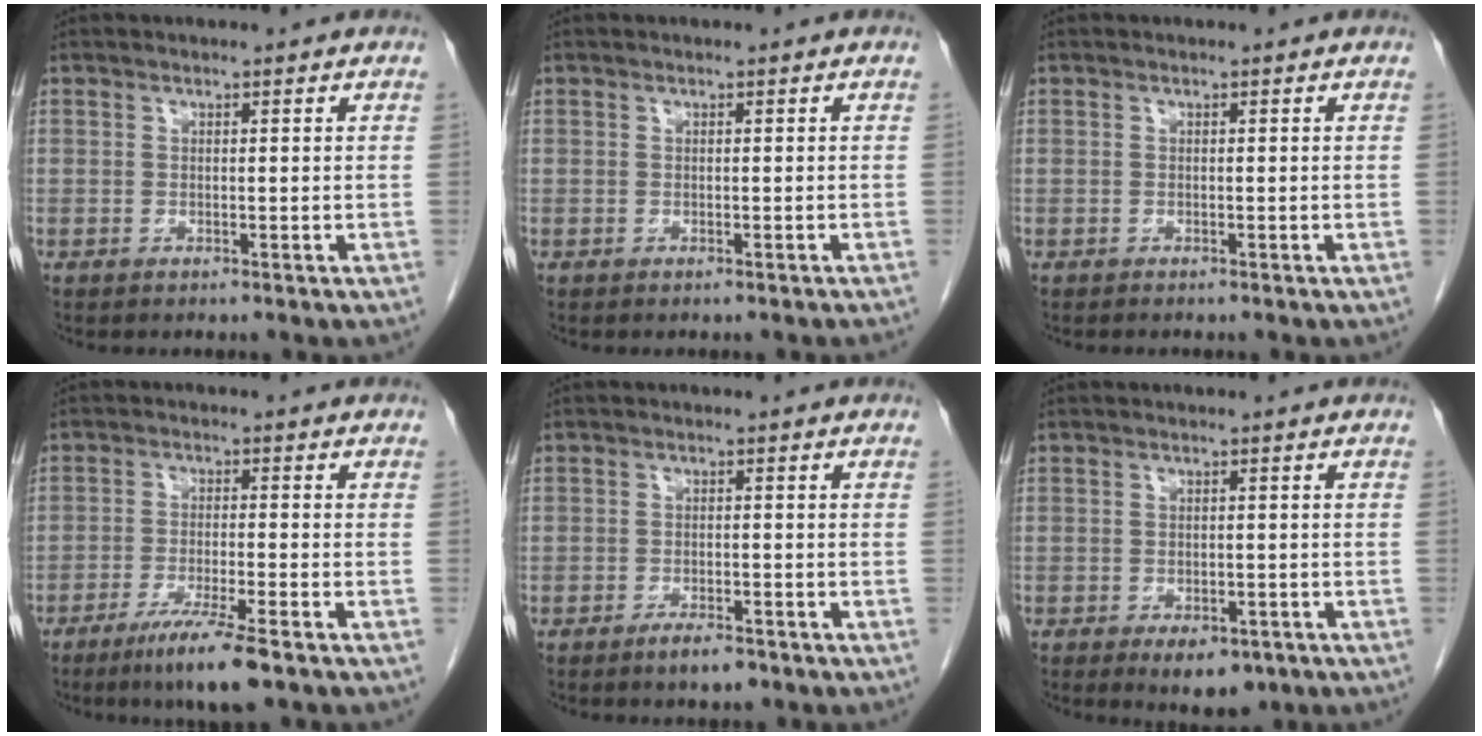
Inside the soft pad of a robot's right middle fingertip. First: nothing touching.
{"total": 0.8, "force": [-0.8, -0.1, 0.4], "torque": [-0.004, 0.002, -0.011]}
{"total": 0.0}
{"total": 7.7, "force": [-5.1, -0.2, 5.7], "torque": [-0.101, -0.021, -0.089]}
{"total": 3.1, "force": [-2.2, 0.9, 1.9], "torque": [-0.035, -0.001, -0.034]}
{"total": 5.6, "force": [-3.5, 2.8, 3.5], "torque": [-0.042, -0.002, -0.042]}